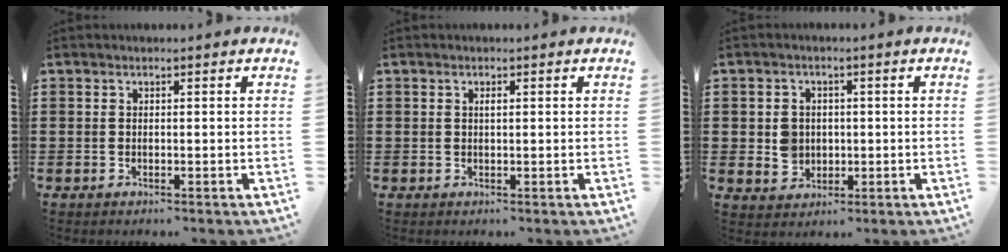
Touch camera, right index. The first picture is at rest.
{"total": 0.7, "force": [0.1, 0.2, 0.7], "torque": [-0.014, -0.001, 0.002]}
{"total": 3.5, "force": [0.0, 3.2, 1.5], "torque": [-0.039, 0.009, -0.002]}